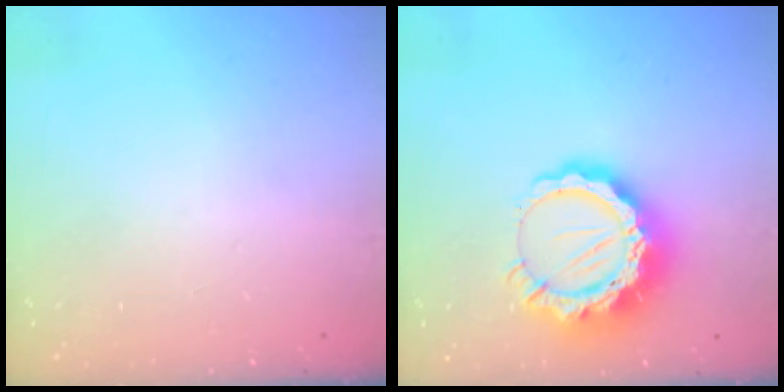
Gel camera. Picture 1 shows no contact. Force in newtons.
{"total": 16.6, "press": 16.6, "slide": 1.5}